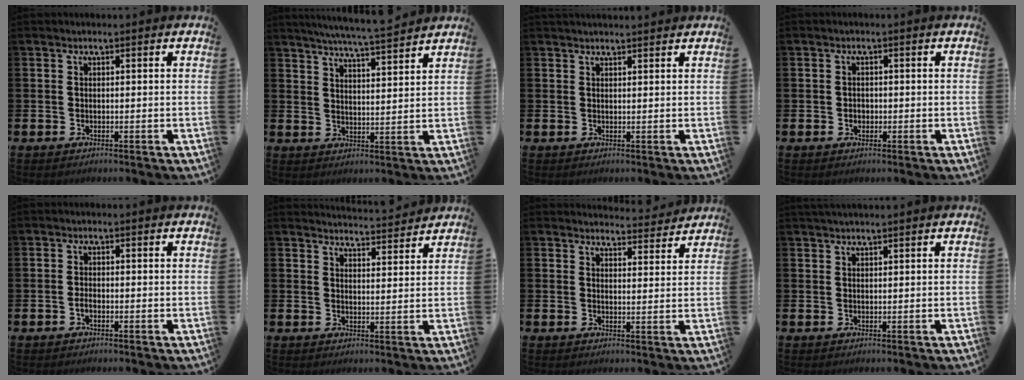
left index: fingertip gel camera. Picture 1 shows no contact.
{"total": 6.2, "force": [6.0, -0.6, 1.5], "torque": [-0.041, -0.038, 0.105]}
{"total": 1.3, "force": [1.3, 0.0, 0.2], "torque": [0.007, -0.006, 0.022]}
{"total": 1.2, "force": [-0.1, 1.2, 0.3], "torque": [0.005, 0.001, -0.008]}
{"total": 1.0, "force": [-0.5, 0.5, 0.7], "torque": [-0.016, -0.001, -0.010]}
{"total": 4.0, "force": [4.0, -0.2, 0.0], "torque": [0.003, -0.034, 0.068]}
{"total": 3.6, "force": [3.6, 0.3, 0.0], "torque": [0.005, -0.029, 0.062]}
{"total": 1.0, "force": [1.0, -0.1, 0.4], "torque": [-0.010, 0.002, 0.019]}